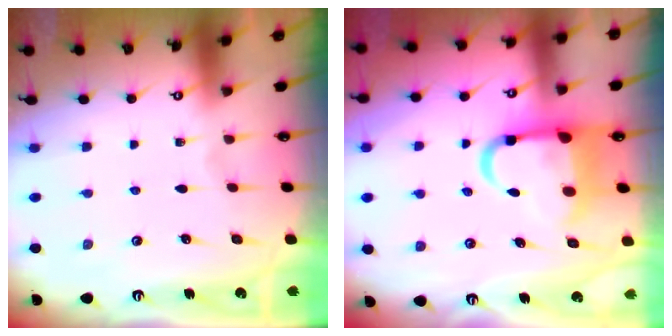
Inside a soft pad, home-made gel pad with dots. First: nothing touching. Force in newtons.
{"total": 11.2, "press": 11.0, "slide": 2.3}